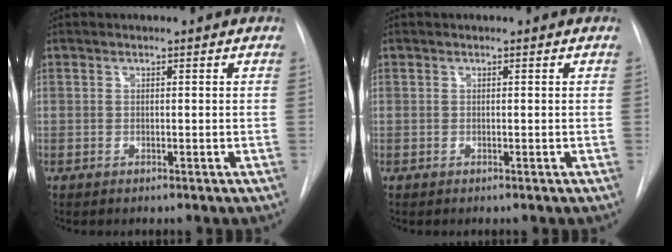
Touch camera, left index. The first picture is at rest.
{"total": 0.0}